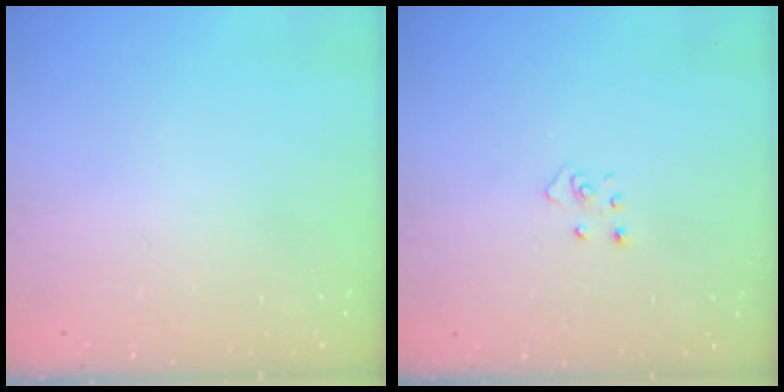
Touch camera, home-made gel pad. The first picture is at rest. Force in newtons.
{"total": 3.3, "press": 3.3, "slide": 0.3}